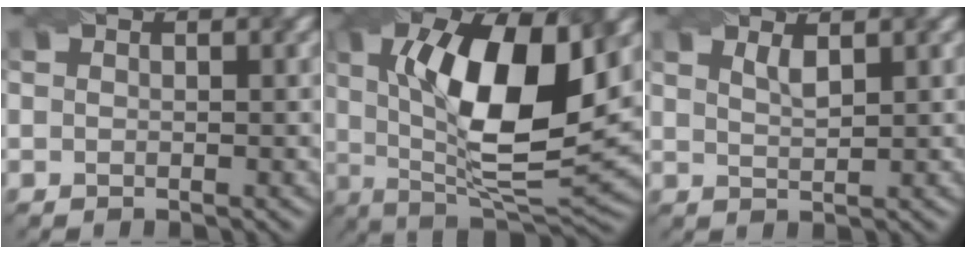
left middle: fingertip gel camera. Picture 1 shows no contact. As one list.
[{"total": 13.7, "force": [2.6, 4.8, 12.6], "torque": [-0.196, 0.001, 0.040]}, {"total": 1.7, "force": [1.1, 0.5, 1.2], "torque": [-0.021, 0.000, 0.021]}]